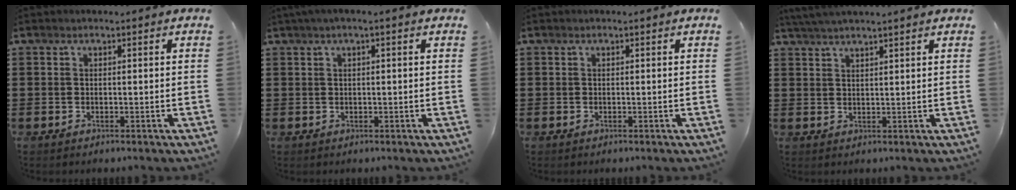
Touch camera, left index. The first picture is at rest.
{"total": 1.3, "force": [0.4, 0.0, 1.2], "torque": [-0.022, -0.001, 0.007]}
{"total": 0.0}
{"total": 2.8, "force": [2.6, -0.3, 1.1], "torque": [-0.026, -0.002, 0.049]}